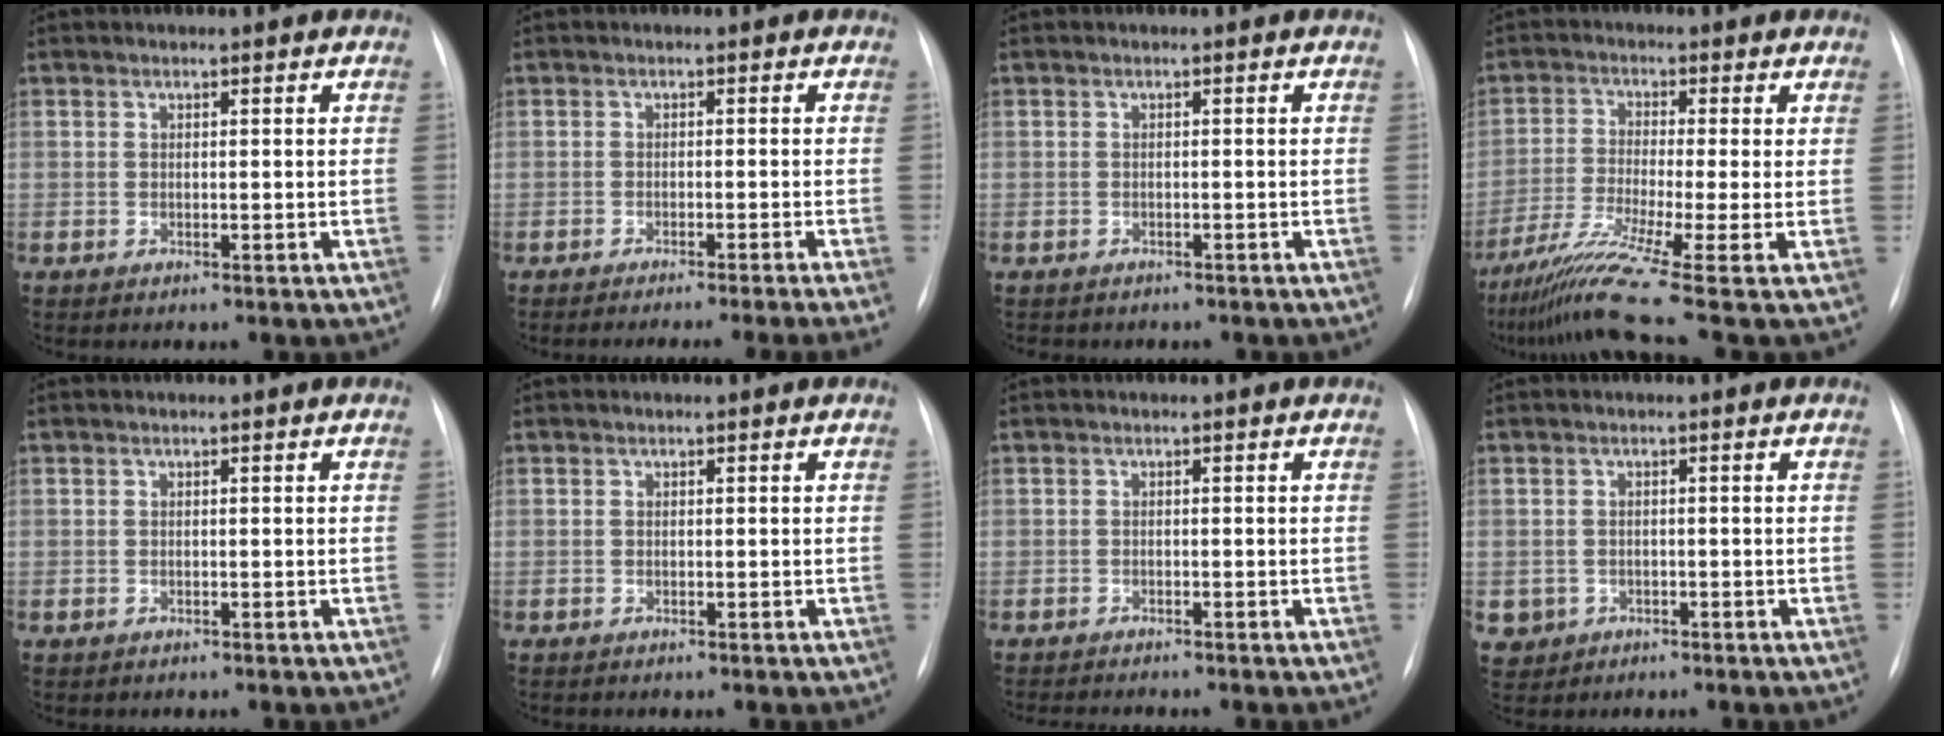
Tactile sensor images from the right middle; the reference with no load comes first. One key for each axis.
{"total": 9.6, "fx": -8.3, "fy": -2.2, "fz": 4.4, "tx": -0.028, "ty": -0.025, "tz": -0.106}
{"total": 3.4, "fx": -2.9, "fy": 1.4, "fz": 1.1, "tx": -0.019, "ty": -0.005, "tz": -0.030}
{"total": 10.4, "fx": -6.7, "fy": -2.4, "fz": 7.5, "tx": -0.156, "ty": -0.036, "tz": -0.118}
{"total": 0.0}
{"total": 0.0}
{"total": 3.5, "fx": -3.2, "fy": 0.0, "fz": 1.3, "tx": -0.016, "ty": -0.010, "tz": -0.046}
{"total": 3.4, "fx": -1.3, "fy": 3.1, "fz": 0.4, "tx": -0.010, "ty": 0.002, "tz": -0.016}